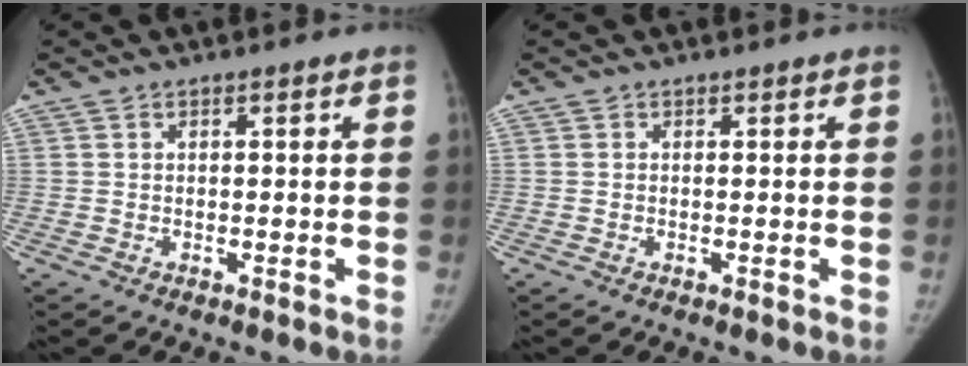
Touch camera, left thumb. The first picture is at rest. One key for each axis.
{"total": 0.0}